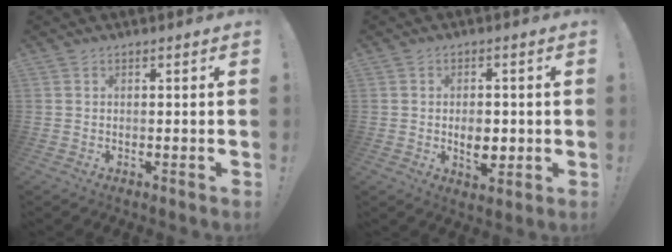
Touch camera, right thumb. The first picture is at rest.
{"total": 6.3, "force": [-0.8, 4.1, 4.7], "torque": [-0.055, -0.001, -0.014]}